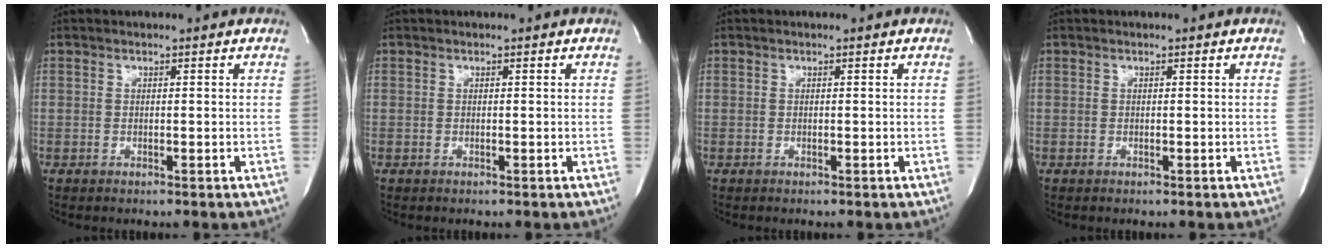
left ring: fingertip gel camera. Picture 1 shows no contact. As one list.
[{"total": 0.0}, {"total": 0.0}, {"total": 0.0}]